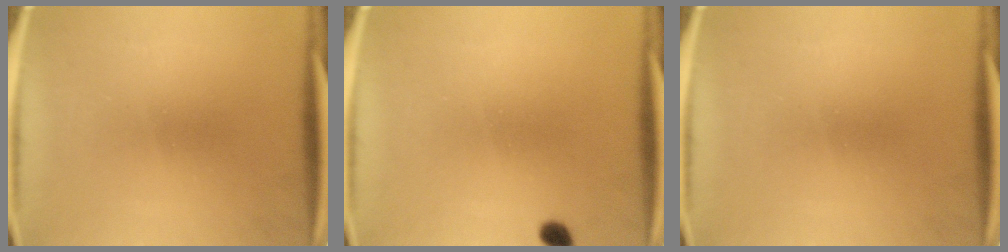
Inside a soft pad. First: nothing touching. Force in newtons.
{"total": 1.7}
{"total": 0.0}